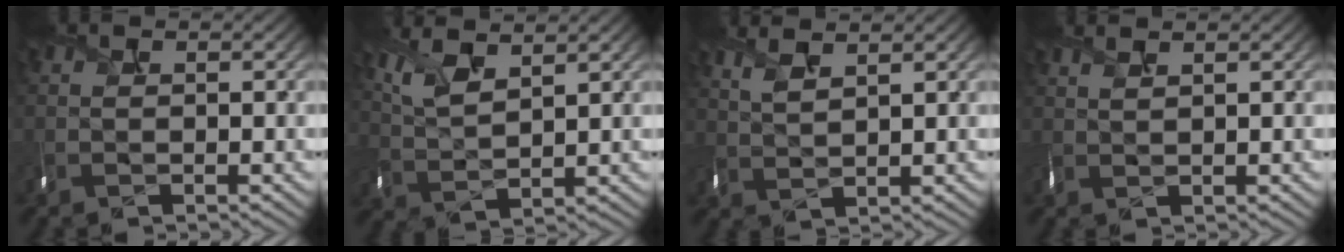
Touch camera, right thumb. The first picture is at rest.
{"total": 5.5, "force": [3.6, 1.9, 3.7], "torque": [-0.096, 0.003, 0.081]}
{"total": 3.3, "force": [2.4, 0.8, 2.1], "torque": [-0.051, 0.008, 0.057]}
{"total": 2.0, "force": [1.5, 0.6, 1.2], "torque": [-0.013, 0.005, 0.023]}